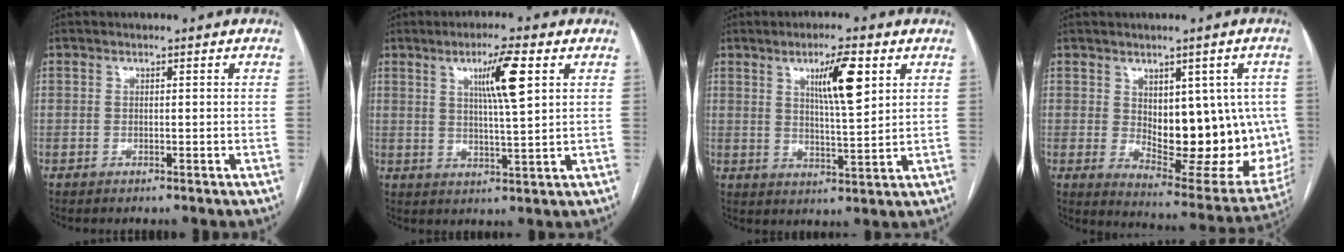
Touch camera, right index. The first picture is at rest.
{"total": 7.8, "force": [3.1, 0.1, 7.2], "torque": [-0.124, 0.001, 0.051]}
{"total": 8.4, "force": [3.5, 1.0, 7.5], "torque": [-0.128, 0.000, 0.058]}
{"total": 17.2, "force": [0.6, 7.9, 15.2], "torque": [-0.179, -0.001, 0.034]}